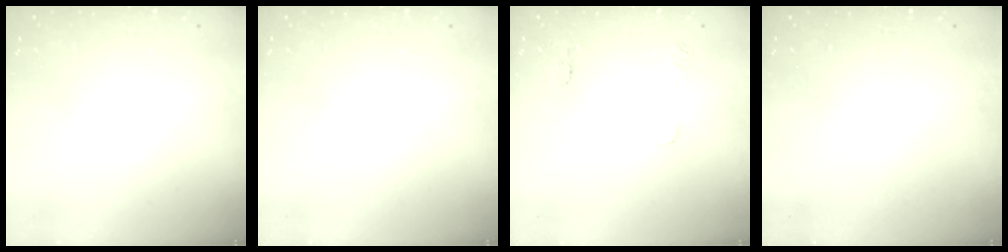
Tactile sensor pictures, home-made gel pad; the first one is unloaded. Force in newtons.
{"total": 0.0}
{"total": 7.1, "press": 7.0, "slide": 0.7}
{"total": 0.0}